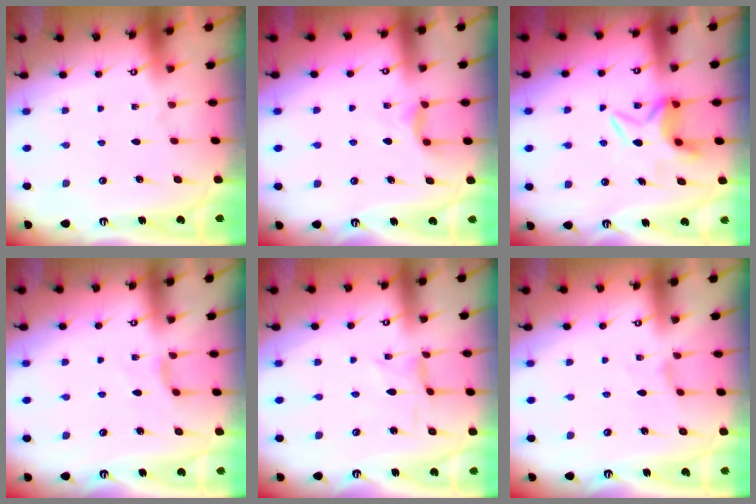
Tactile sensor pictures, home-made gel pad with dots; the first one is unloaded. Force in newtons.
{"total": 4.5, "press": 4.4, "slide": 0.5}
{"total": 6.1, "press": 6.0, "slide": 0.8}
{"total": 2.1, "press": 2.0, "slide": 0.5}
{"total": 0.0}
{"total": 0.0}